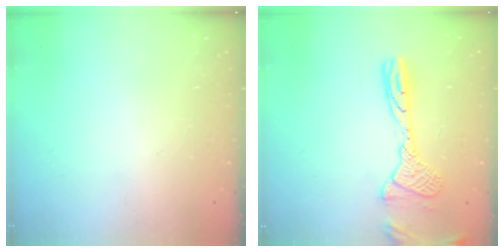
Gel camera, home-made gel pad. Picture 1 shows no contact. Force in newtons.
{"total": 13.3, "press": 13.0, "slide": 2.6}